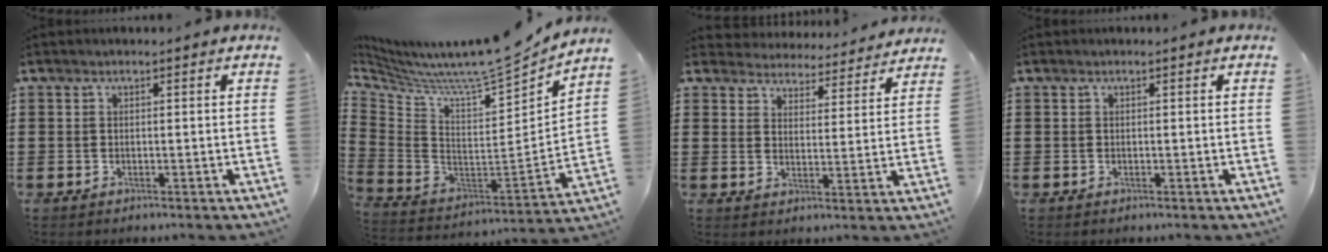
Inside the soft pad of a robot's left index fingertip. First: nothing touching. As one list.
[{"total": 8.6, "force": [7.9, -0.5, 3.4], "torque": [-0.094, -0.076, 0.118]}, {"total": 4.3, "force": [4.3, 0.3, -0.3], "torque": [-0.020, -0.033, 0.072]}, {"total": 0.0}]